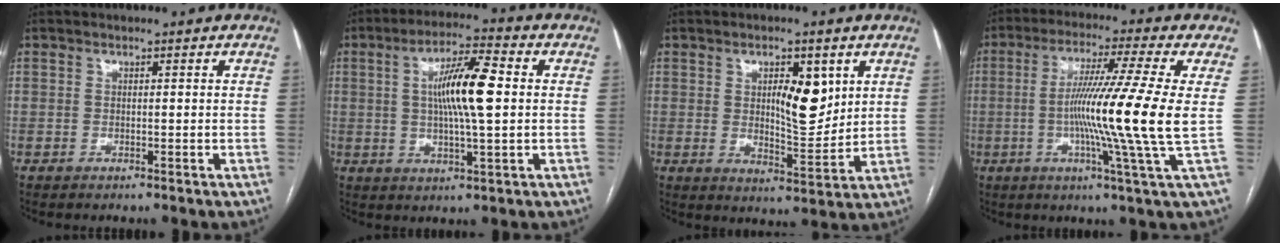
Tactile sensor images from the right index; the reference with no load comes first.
{"total": 10.6, "force": [1.2, 1.3, 10.4], "torque": [-0.190, 0.010, 0.019]}
{"total": 7.8, "force": [2.6, 2.9, 6.8], "torque": [-0.104, -0.005, 0.044]}
{"total": 14.7, "force": [-0.5, -2.8, 14.4], "torque": [-0.253, -0.019, -0.019]}